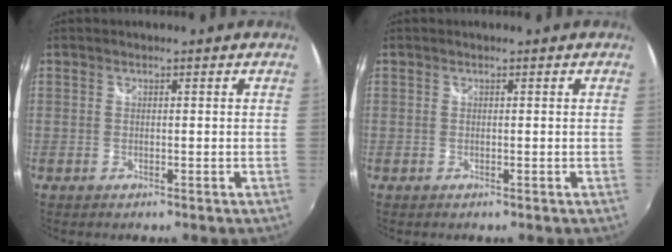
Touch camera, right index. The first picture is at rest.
{"total": 0.0}